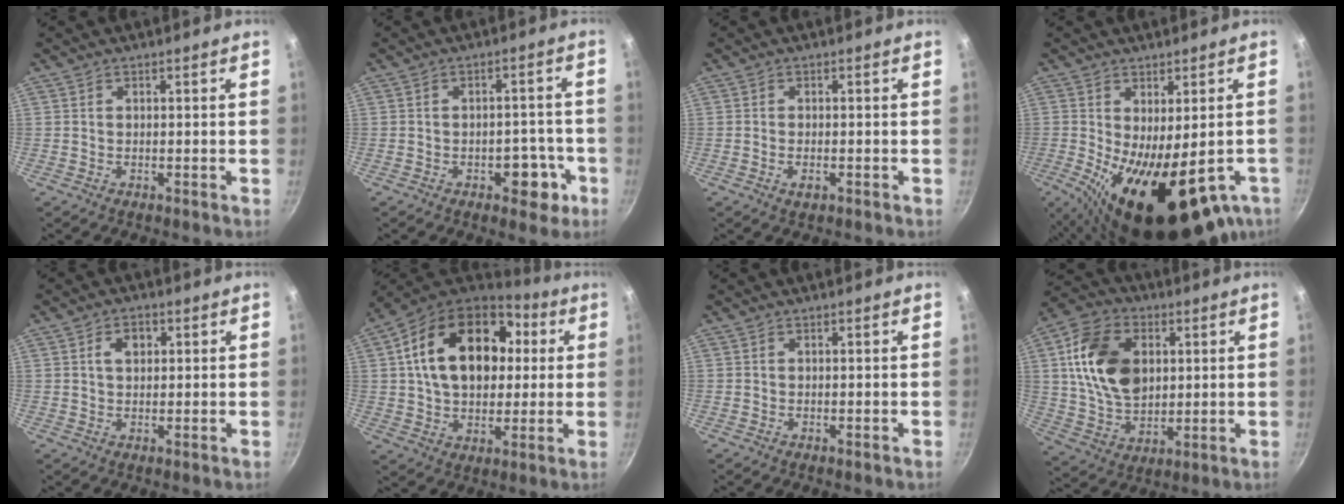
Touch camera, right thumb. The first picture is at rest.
{"total": 6.7, "force": [-2.9, 4.1, 4.4], "torque": [-0.024, 0.021, -0.031]}
{"total": 1.9, "force": [-0.8, 1.0, 1.5], "torque": [-0.030, -0.001, -0.014]}
{"total": 19.1, "force": [-6.7, 7.8, 16.1], "torque": [-0.213, -0.022, -0.073]}
{"total": 3.7, "force": [1.1, 2.6, 2.4], "torque": [-0.023, 0.005, 0.016]}
{"total": 23.6, "force": [5.0, 16.2, 16.5], "torque": [-0.254, 0.023, 0.077]}
{"total": 1.2, "force": [-0.7, 0.2, 1.0], "torque": [-0.023, 0.005, -0.012]}
{"total": 17.8, "force": [3.6, 12.3, 12.3], "torque": [-0.203, -0.006, 0.065]}